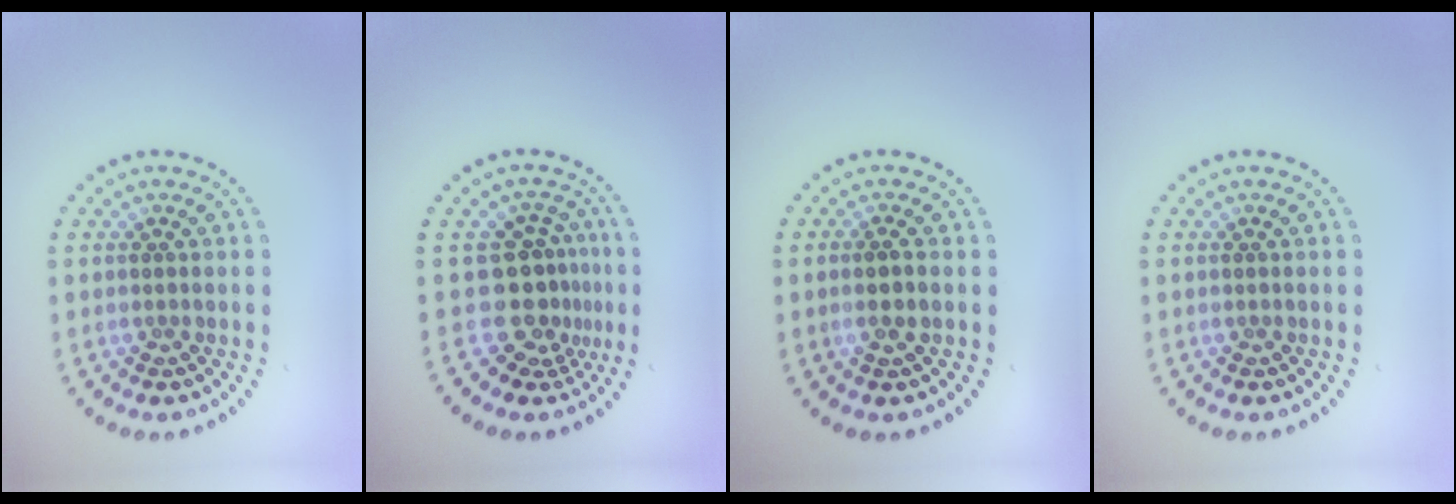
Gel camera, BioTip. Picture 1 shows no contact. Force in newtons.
{"total": 3.7, "press": 2.6, "slide": 2.5}
{"total": 1.3, "press": 1.2, "slide": 0.5}
{"total": 0.0}